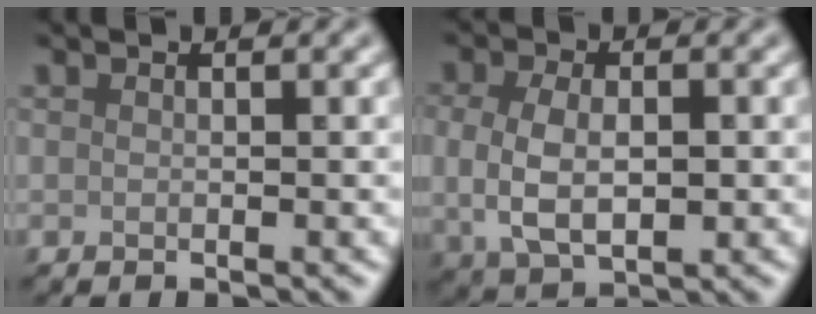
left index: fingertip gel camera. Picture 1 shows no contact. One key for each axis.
{"total": 5.0, "fx": -0.1, "fy": 2.9, "fz": 4.0, "tx": -0.086, "ty": -0.004, "tz": 0.001}